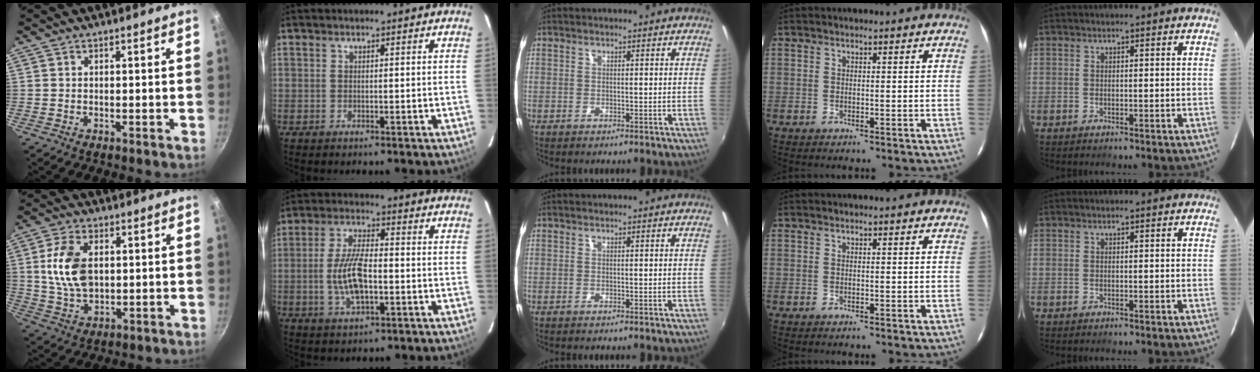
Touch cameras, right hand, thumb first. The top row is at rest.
{"thumb": {"total": 11.3, "force": [1.7, 7.1, 8.6], "torque": [-0.151, -0.005, 0.033]}, "index": {"total": 9.7, "force": [-1.9, 4.0, 8.6], "torque": [-0.176, 0.001, -0.034]}}